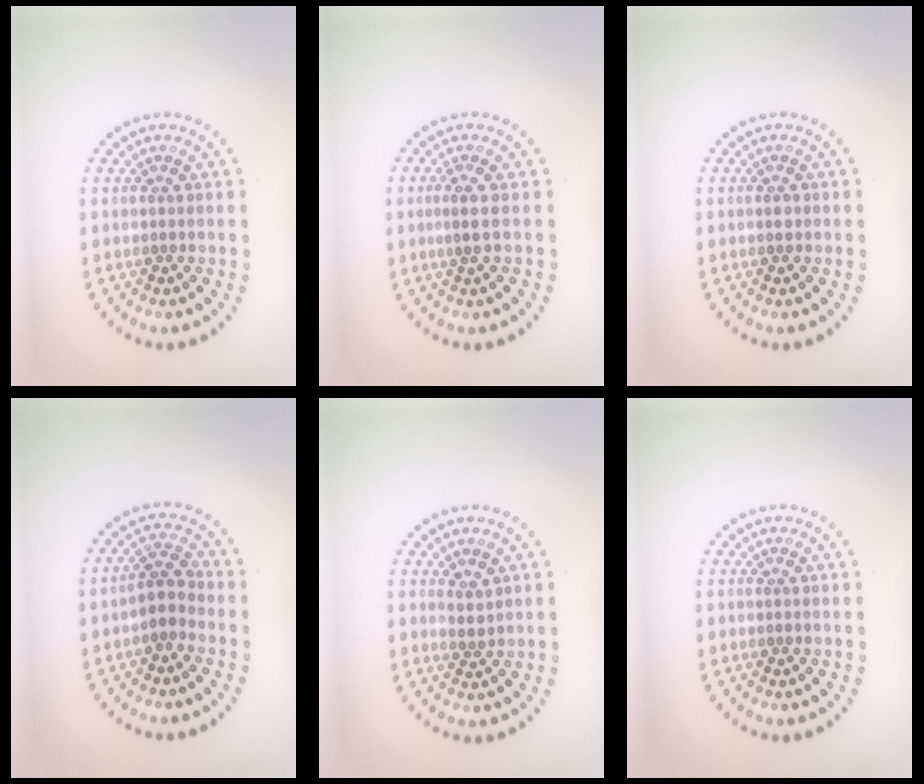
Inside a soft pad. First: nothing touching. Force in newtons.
{"total": 1.6, "press": 1.3, "slide": 1.0}
{"total": 0.6, "press": 0.6, "slide": 0.3}
{"total": 2.2, "press": 2.0, "slide": 1.0}
{"total": 1.4, "press": 1.2, "slide": 0.8}
{"total": 0.0}